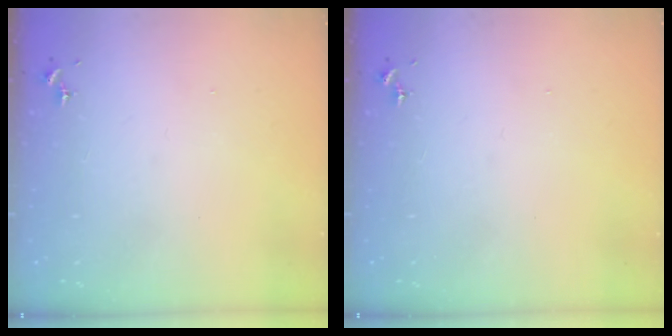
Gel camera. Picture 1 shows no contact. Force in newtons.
{"total": 0.0}